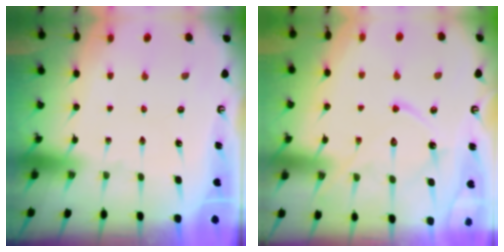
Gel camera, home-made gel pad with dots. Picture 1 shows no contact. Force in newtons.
{"total": 12.8, "press": 12.8, "slide": 1.2}